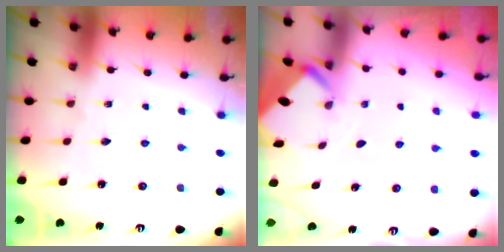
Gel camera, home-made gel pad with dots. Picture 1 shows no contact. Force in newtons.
{"total": 2.3, "press": 2.3, "slide": 0.2}